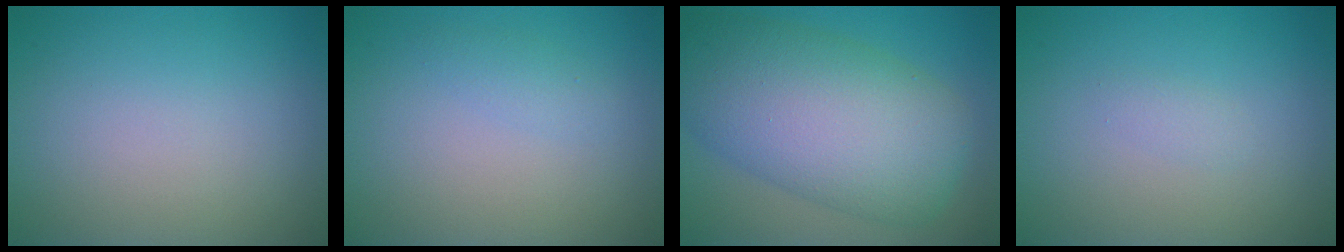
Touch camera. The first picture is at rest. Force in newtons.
{"total": 1.0, "press": 1.0, "slide": 0.0}
{"total": 11.7, "press": 11.7, "slide": 0.3}
{"total": 0.8, "press": 0.8, "slide": 0.1}